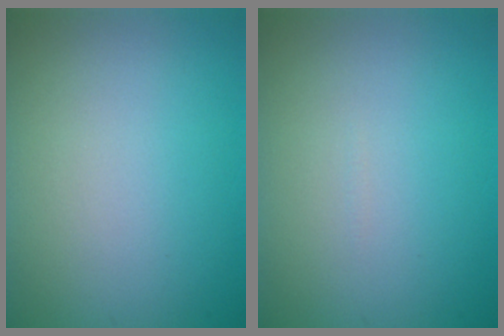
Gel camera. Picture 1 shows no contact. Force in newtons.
{"total": 0.0}